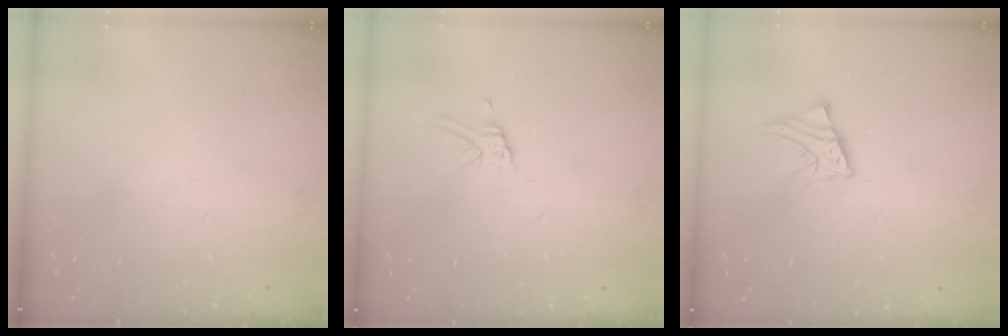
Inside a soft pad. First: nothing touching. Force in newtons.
{"total": 2.8, "press": 2.8, "slide": 0.1}
{"total": 2.9, "press": 2.9, "slide": 0.2}